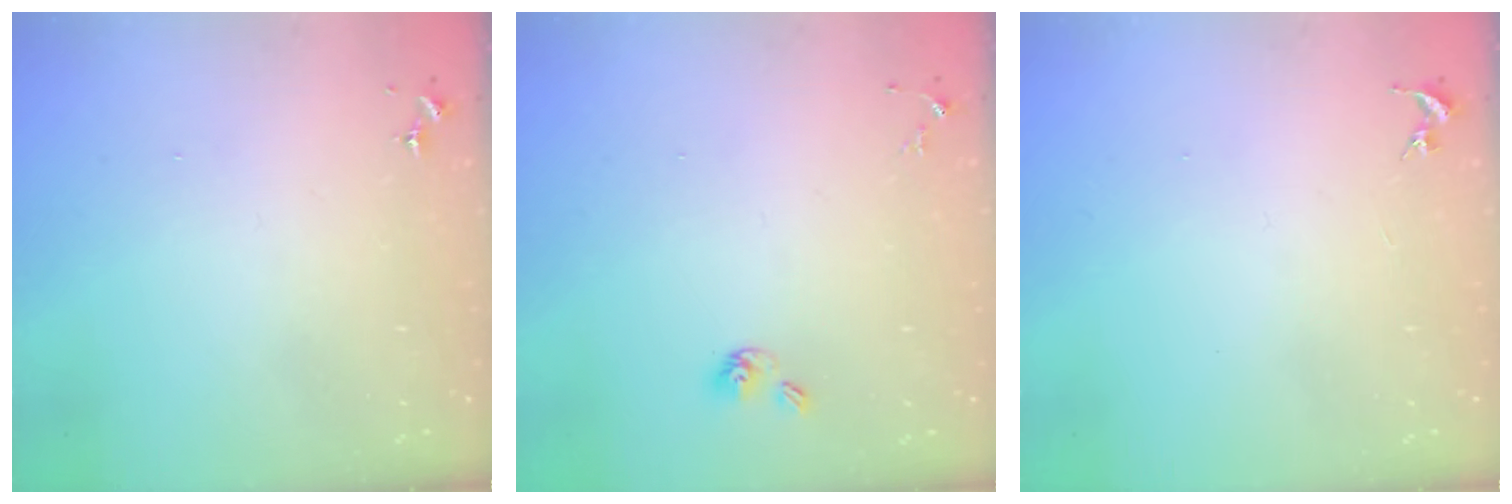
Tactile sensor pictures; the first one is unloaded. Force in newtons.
{"total": 5.5, "press": 5.0, "slide": 2.2}
{"total": 0.0}